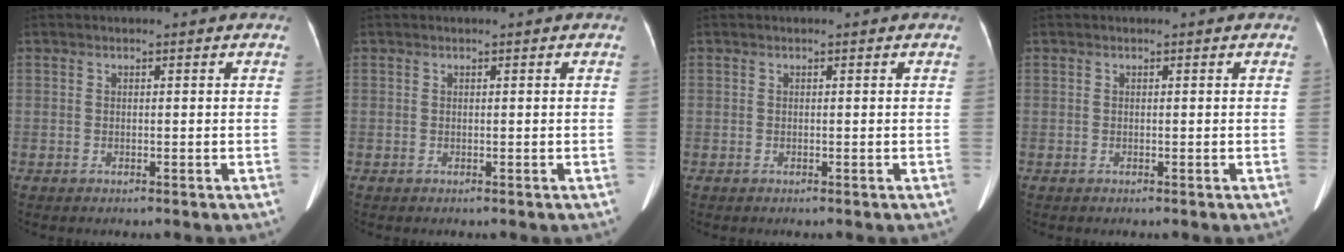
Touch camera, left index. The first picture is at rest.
{"total": 0.0}
{"total": 0.0}
{"total": 0.0}